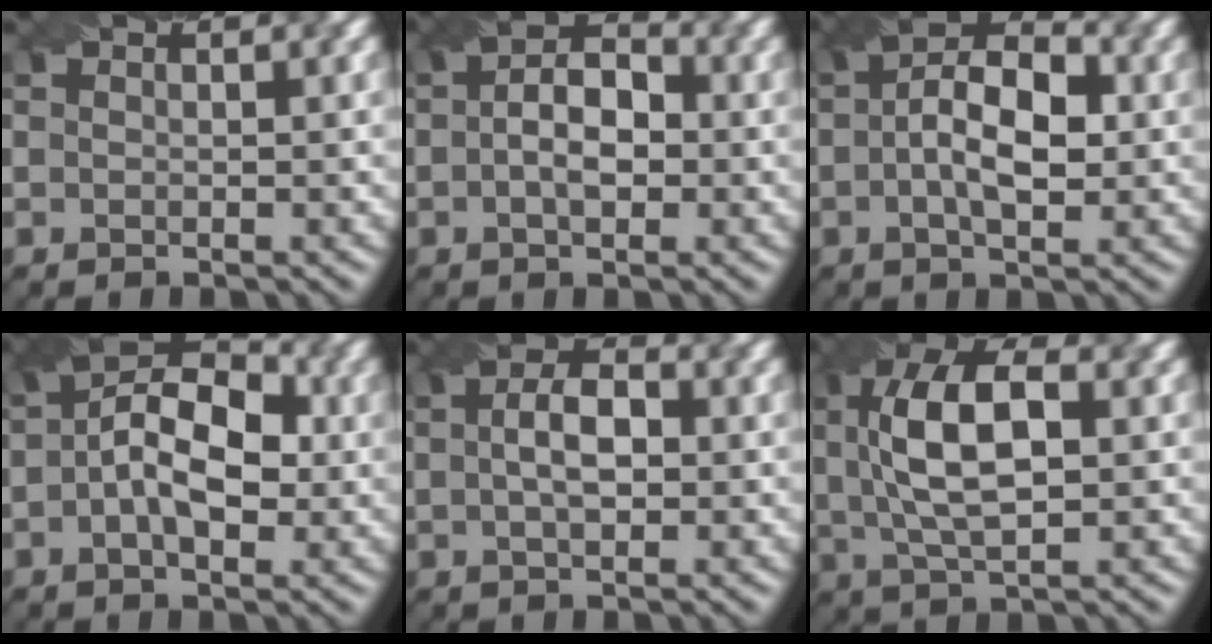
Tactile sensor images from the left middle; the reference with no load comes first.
{"total": 3.8, "force": [-0.8, 2.4, 2.7], "torque": [-0.031, 0.008, -0.004]}
{"total": 5.6, "force": [-0.5, 3.0, 4.7], "torque": [-0.067, 0.015, -0.001]}
{"total": 6.9, "force": [-0.4, 4.0, 5.6], "torque": [-0.080, 0.019, -0.002]}
{"total": 2.8, "force": [-0.5, 1.6, 2.2], "torque": [-0.033, 0.008, 0.002]}
{"total": 7.2, "force": [0.5, 3.5, 6.3], "torque": [-0.122, 0.015, 0.019]}